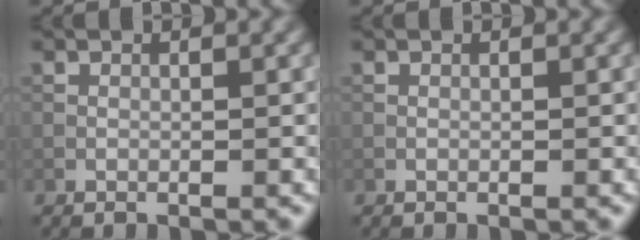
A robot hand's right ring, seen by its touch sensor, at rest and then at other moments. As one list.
[{"total": 0.0}]